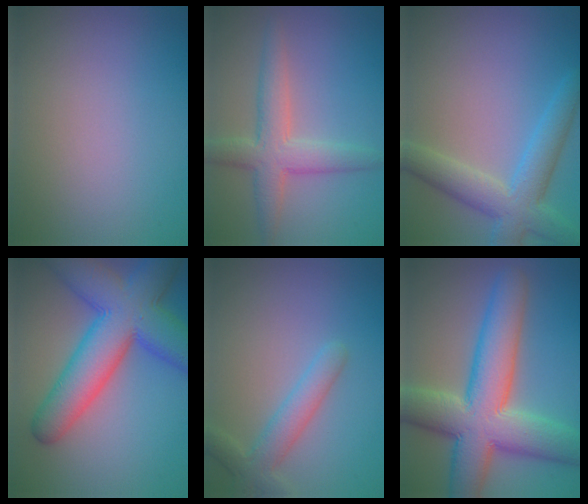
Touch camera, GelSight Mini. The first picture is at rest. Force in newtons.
{"total": 4.4, "press": 4.4, "slide": 0.2}
{"total": 5.5, "press": 5.5, "slide": 0.3}
{"total": 11.3, "press": 11.3, "slide": 0.3}
{"total": 3.2, "press": 3.2, "slide": 0.2}
{"total": 11.2, "press": 11.1, "slide": 0.7}